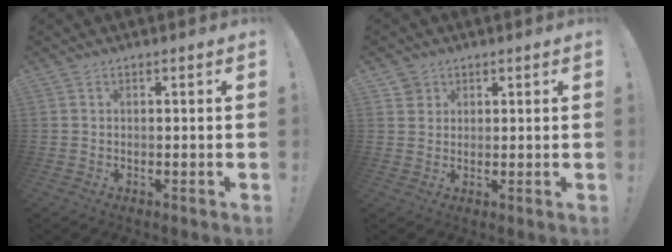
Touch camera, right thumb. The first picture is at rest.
{"total": 2.8, "force": [1.7, 2.2, 0.2], "torque": [0.001, -0.009, 0.030]}